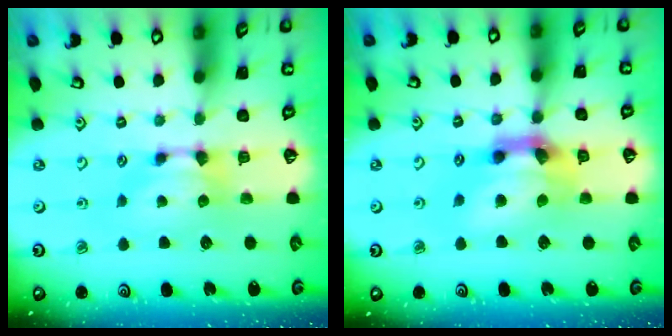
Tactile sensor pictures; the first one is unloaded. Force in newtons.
{"total": 6.9, "press": 6.2, "slide": 3.0}